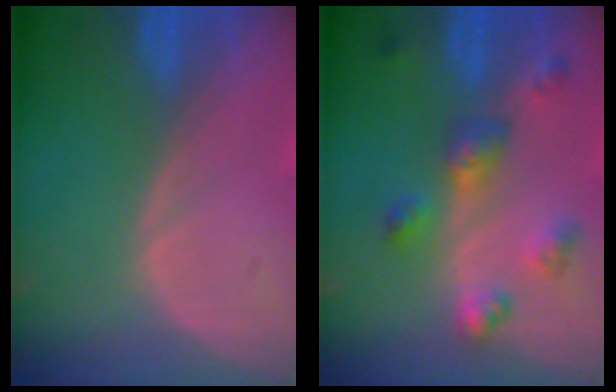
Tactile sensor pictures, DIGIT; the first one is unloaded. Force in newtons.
{"total": 6.1, "press": 5.9, "slide": 1.7}